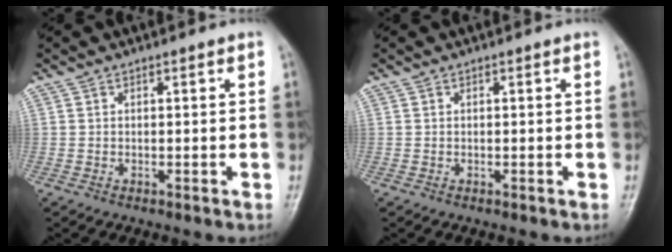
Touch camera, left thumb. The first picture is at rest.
{"total": 0.0}